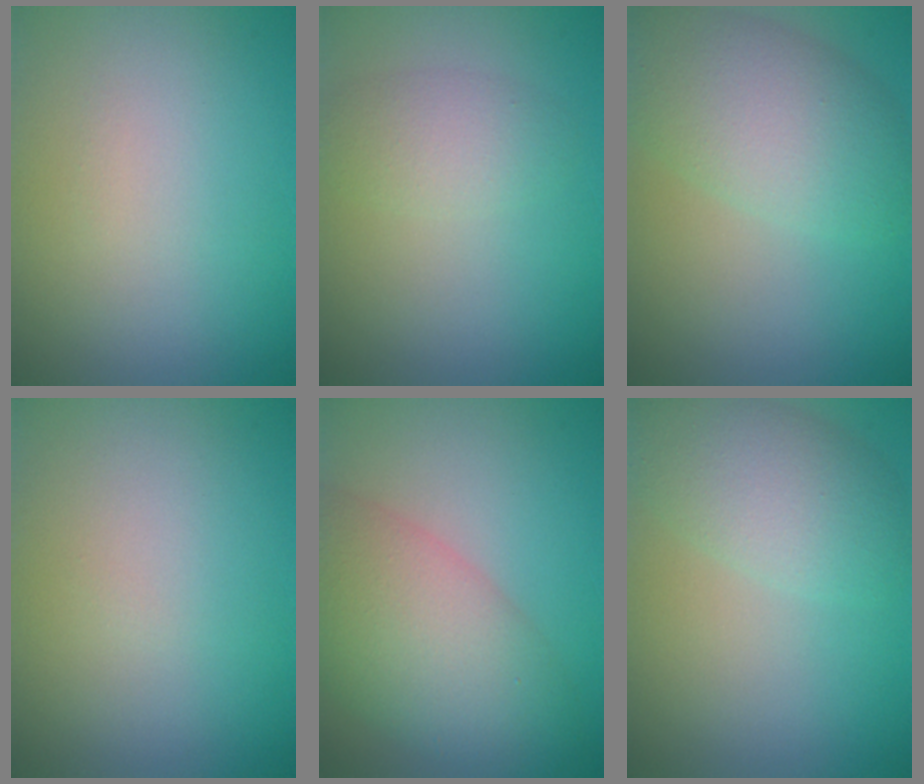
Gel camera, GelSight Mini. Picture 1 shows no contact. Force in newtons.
{"total": 2.5, "press": 2.5, "slide": 0.2}
{"total": 6.5, "press": 6.5, "slide": 0.2}
{"total": 0.0}
{"total": 7.8, "press": 7.8, "slide": 0.5}
{"total": 5.0, "press": 5.0, "slide": 0.4}